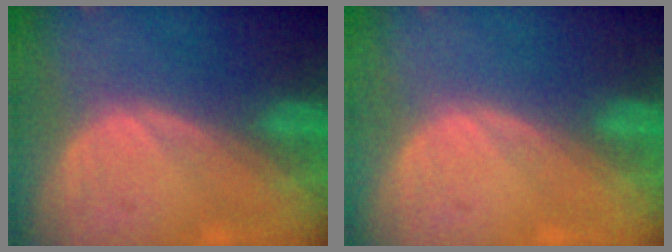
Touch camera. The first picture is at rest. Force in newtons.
{"total": 0.0}